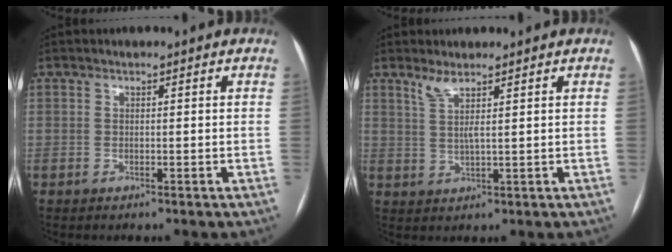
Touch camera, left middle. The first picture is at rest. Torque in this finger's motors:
{"motor_torque": [0.06, -0.08, 0.05, 0.01]}